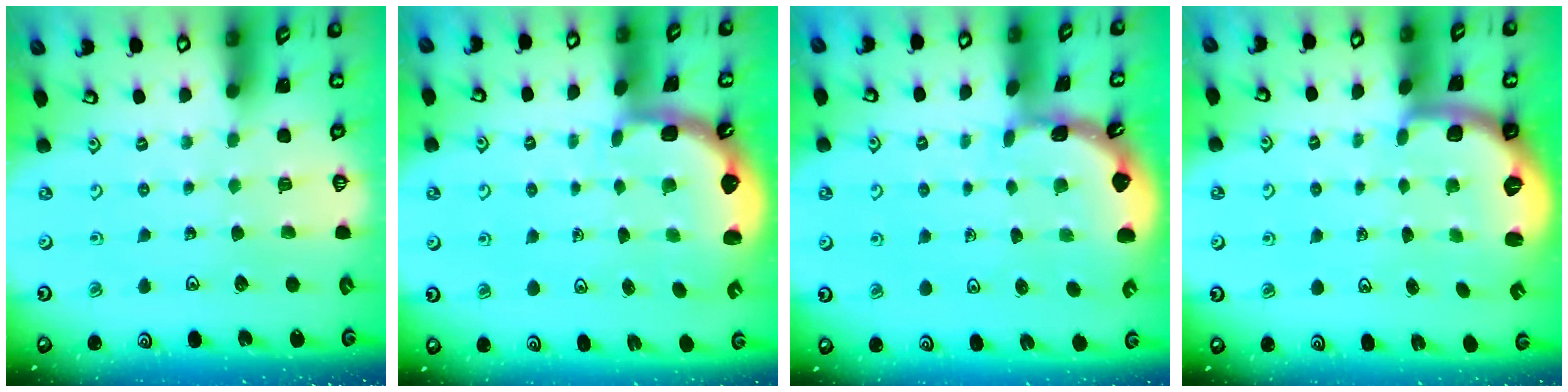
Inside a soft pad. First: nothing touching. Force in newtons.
{"total": 2.5, "press": 1.7, "slide": 1.8}
{"total": 1.7, "press": 1.7, "slide": 0.1}
{"total": 1.9, "press": 1.8, "slide": 0.4}